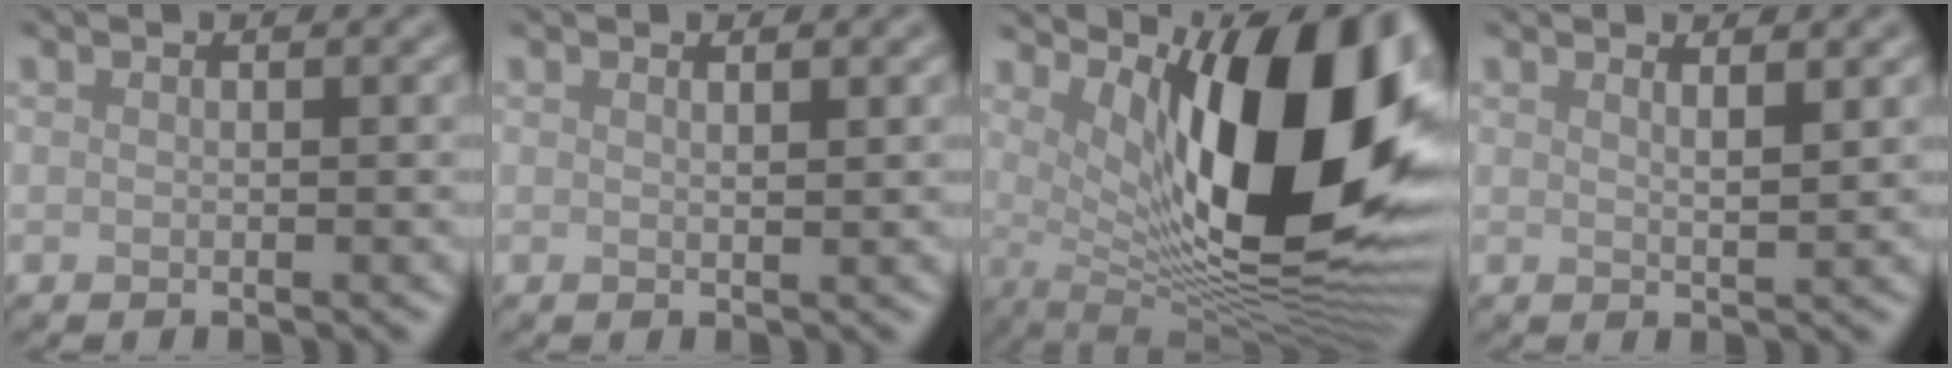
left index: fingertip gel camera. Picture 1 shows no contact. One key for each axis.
{"total": 0.8, "fx": 0.5, "fy": 0.2, "fz": 0.6, "tx": -0.006, "ty": 0.000, "tz": 0.004}
{"total": 14.5, "fx": 3.3, "fy": 4.9, "fz": 13.3, "tx": -0.176, "ty": -0.013, "tz": 0.057}
{"total": 1.8, "fx": 1.0, "fy": 0.5, "fz": 1.4, "tx": -0.016, "ty": -0.002, "tz": 0.014}